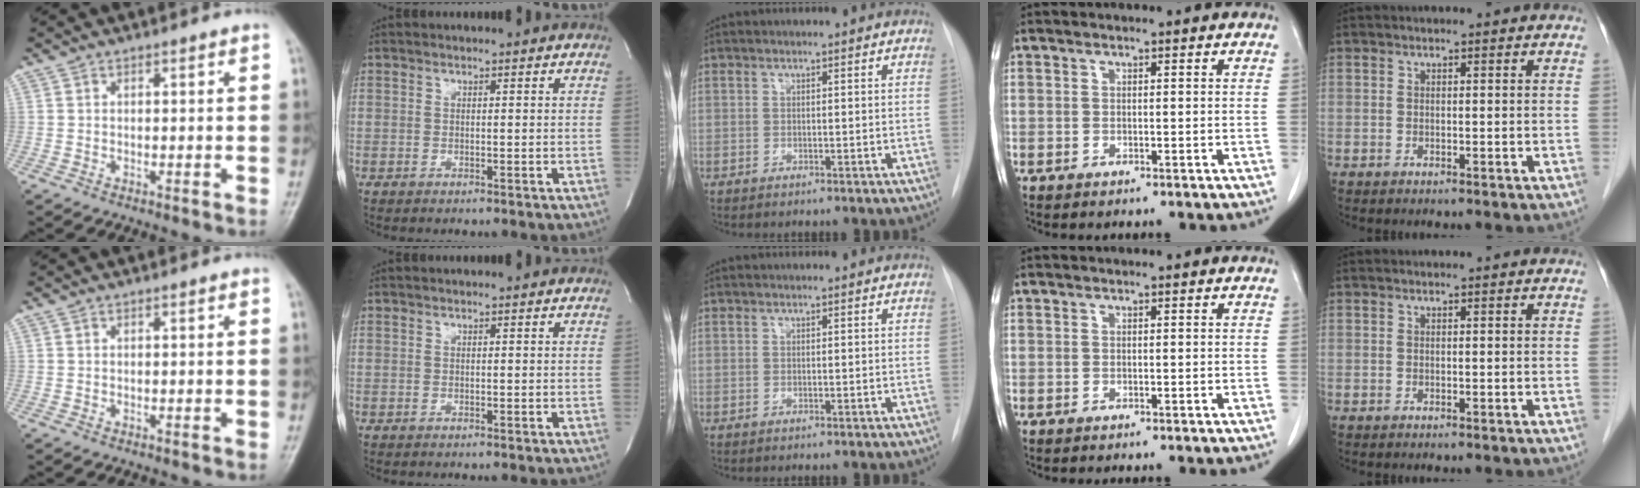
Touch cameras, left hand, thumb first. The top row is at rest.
{}